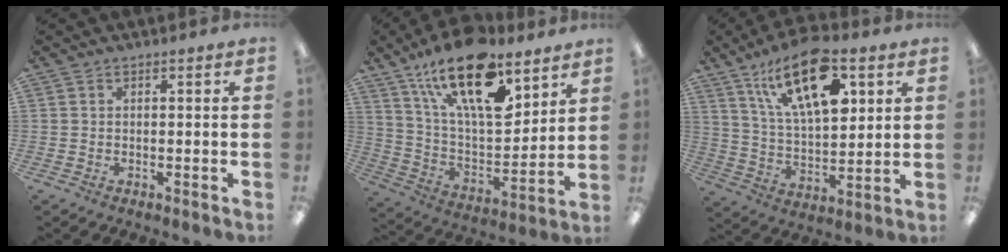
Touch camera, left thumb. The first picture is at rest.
{"total": 22.7, "force": [14.6, 9.3, 14.8], "torque": [-0.257, -0.084, 0.251]}
{"total": 20.6, "force": [10.6, 9.5, 14.9], "torque": [-0.236, -0.037, 0.177]}